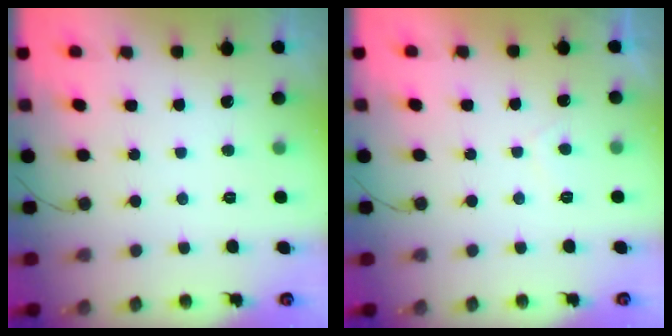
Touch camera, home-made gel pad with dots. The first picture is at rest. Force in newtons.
{"total": 1.6, "press": 1.6, "slide": 0.5}